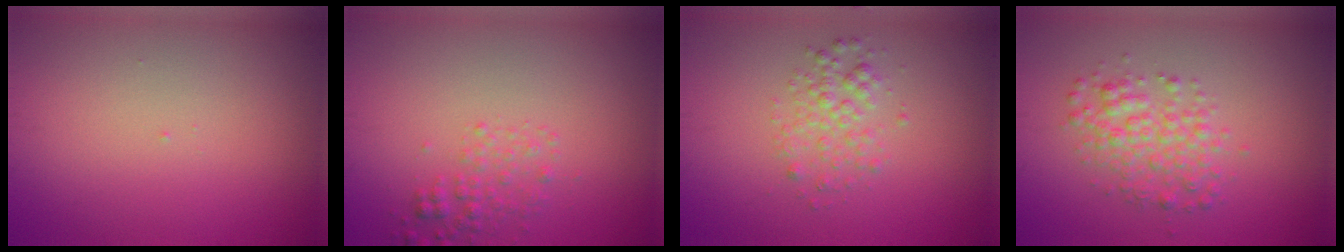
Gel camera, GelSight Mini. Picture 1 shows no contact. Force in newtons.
{"total": 1.8, "press": 1.8, "slide": 0.1}
{"total": 2.2, "press": 2.2, "slide": 0.1}
{"total": 3.2, "press": 3.2, "slide": 0.0}